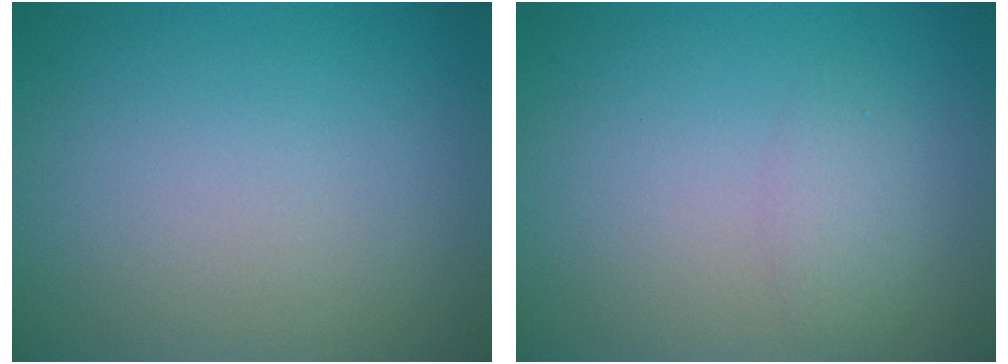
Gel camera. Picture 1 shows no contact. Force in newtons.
{"total": 1.5, "press": 1.5, "slide": 0.1}